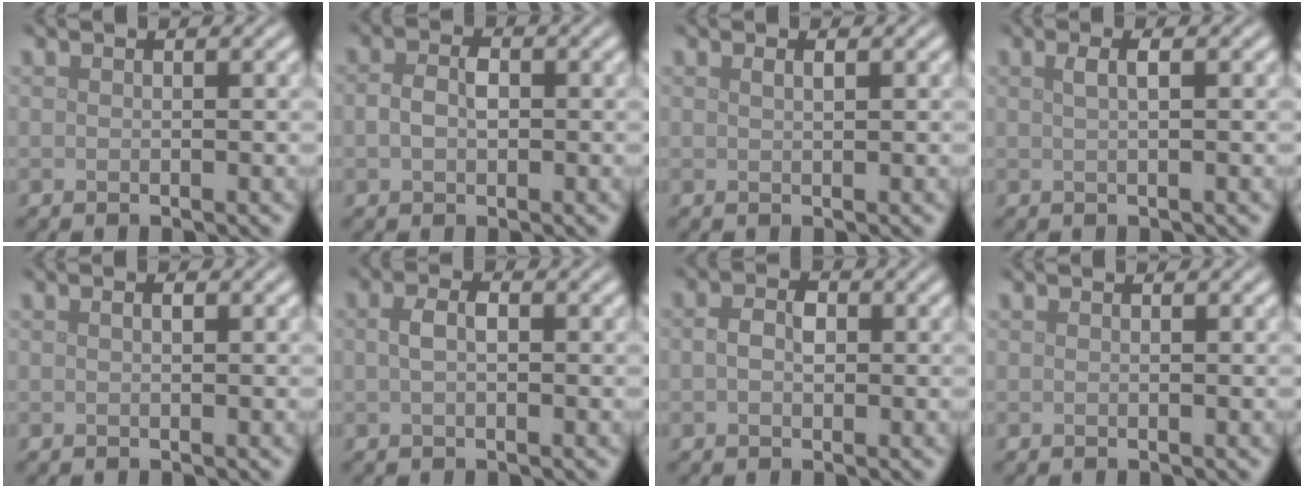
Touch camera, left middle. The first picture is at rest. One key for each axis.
{"total": 2.1, "fx": 0.0, "fy": 1.4, "fz": 1.6, "tx": -0.036, "ty": 0.002, "tz": -0.001}
{"total": 0.7, "fx": 0.4, "fy": 0.2, "fz": 0.5, "tx": -0.010, "ty": 0.001, "tz": 0.006}
{"total": 1.6, "fx": 0.5, "fy": 0.5, "fz": 1.4, "tx": -0.023, "ty": 0.005, "tz": 0.005}
{"total": 0.5, "fx": 0.2, "fy": 0.2, "fz": 0.5, "tx": -0.008, "ty": 0.002, "tz": 0.002}
{"total": 1.7, "fx": 0.1, "fy": 0.9, "fz": 1.5, "tx": -0.033, "ty": 0.003, "tz": 0.001}
{"total": 2.2, "fx": 0.1, "fy": 1.5, "fz": 1.6, "tx": -0.033, "ty": 0.003, "tz": -0.002}
{"total": 0.0}